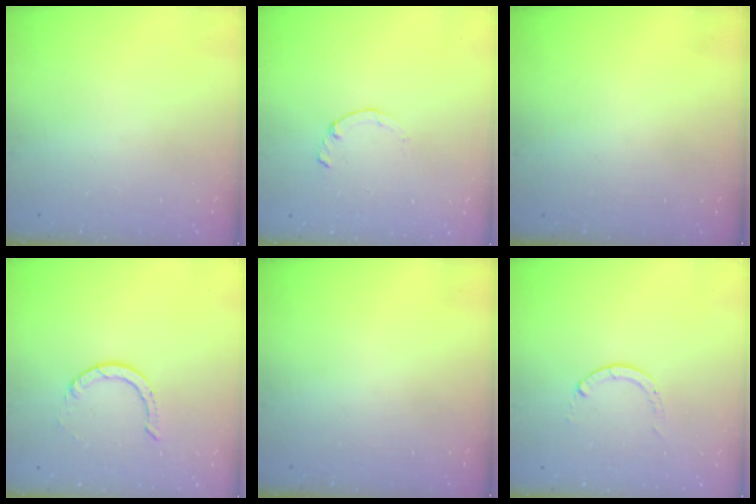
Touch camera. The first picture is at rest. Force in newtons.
{"total": 2.2, "press": 2.2, "slide": 0.2}
{"total": 0.0}
{"total": 2.2, "press": 2.2, "slide": 0.2}
{"total": 0.0}
{"total": 0.0}